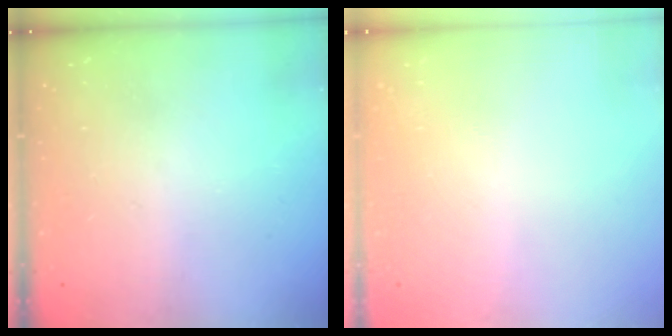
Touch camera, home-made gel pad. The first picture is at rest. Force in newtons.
{"total": 2.7, "press": 2.6, "slide": 0.8}